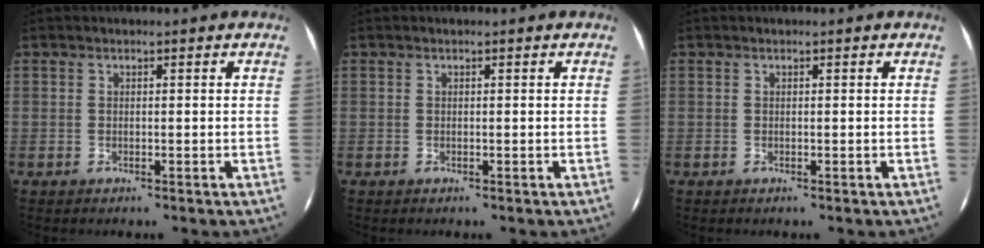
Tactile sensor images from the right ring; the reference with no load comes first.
{"total": 0.0}
{"total": 0.0}